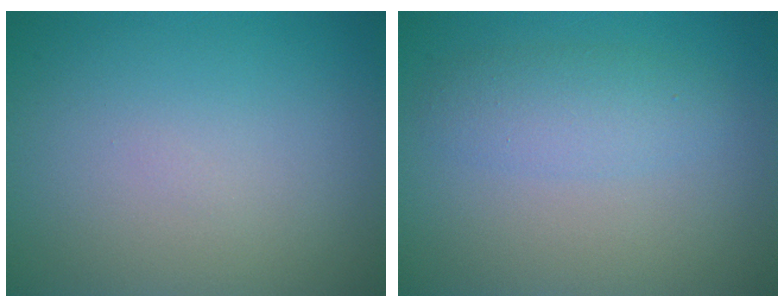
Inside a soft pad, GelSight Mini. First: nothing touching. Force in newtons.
{"total": 2.7, "press": 2.7, "slide": 0.0}